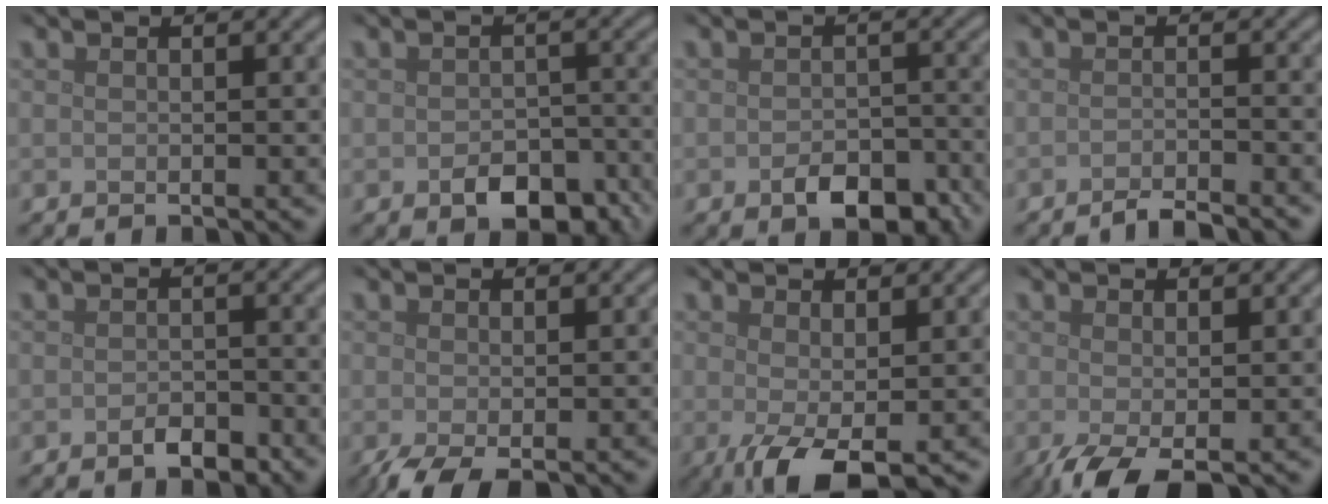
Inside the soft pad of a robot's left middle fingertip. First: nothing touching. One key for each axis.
{"total": 4.6, "fx": -2.2, "fy": 2.9, "fz": 2.8, "tx": -0.043, "ty": -0.011, "tz": -0.032}
{"total": 4.1, "fx": -2.0, "fy": 2.4, "fz": 2.7, "tx": -0.043, "ty": -0.007, "tz": -0.031}
{"total": 1.9, "fx": -1.7, "fy": 0.2, "fz": 0.9, "tx": -0.010, "ty": -0.001, "tz": -0.035}
{"total": 1.7, "fx": -1.0, "fy": 1.0, "fz": 1.0, "tx": -0.021, "ty": 0.000, "tz": -0.017}
{"total": 2.0, "fx": -0.8, "fy": 0.6, "fz": 1.7, "tx": -0.041, "ty": -0.011, "tz": -0.019}
{"total": 3.9, "fx": -0.8, "fy": 1.3, "fz": 3.6, "tx": -0.075, "ty": -0.014, "tz": -0.014}
{"total": 2.5, "fx": -0.9, "fy": 0.8, "fz": 2.2, "tx": -0.051, "ty": -0.011, "tz": -0.019}